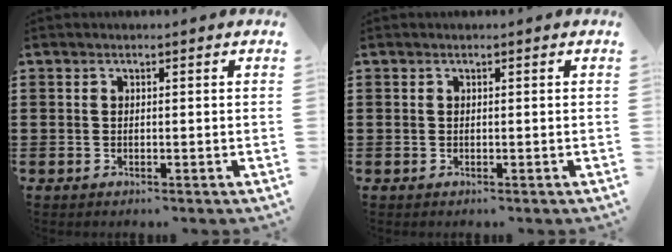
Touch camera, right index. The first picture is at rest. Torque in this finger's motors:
{"motor_torque": [0.00, 0.00, 0.00, 0.00]}